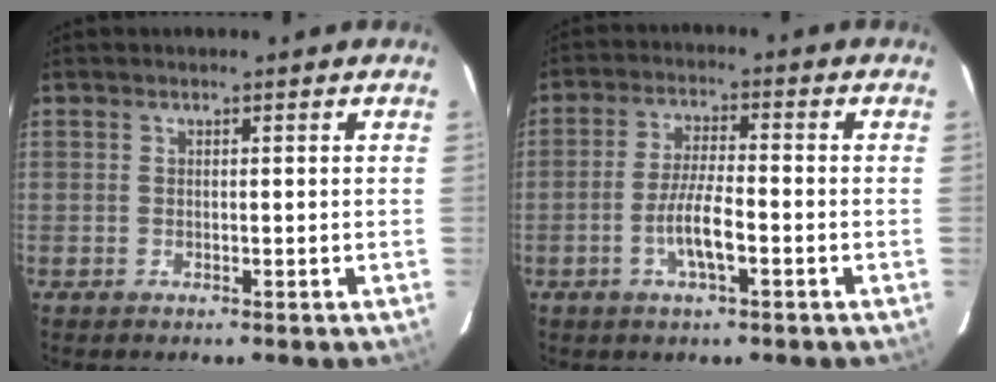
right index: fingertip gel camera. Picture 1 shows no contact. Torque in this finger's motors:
{"motor_torque": [0.97, -0.58, 0.47, 0.14]}